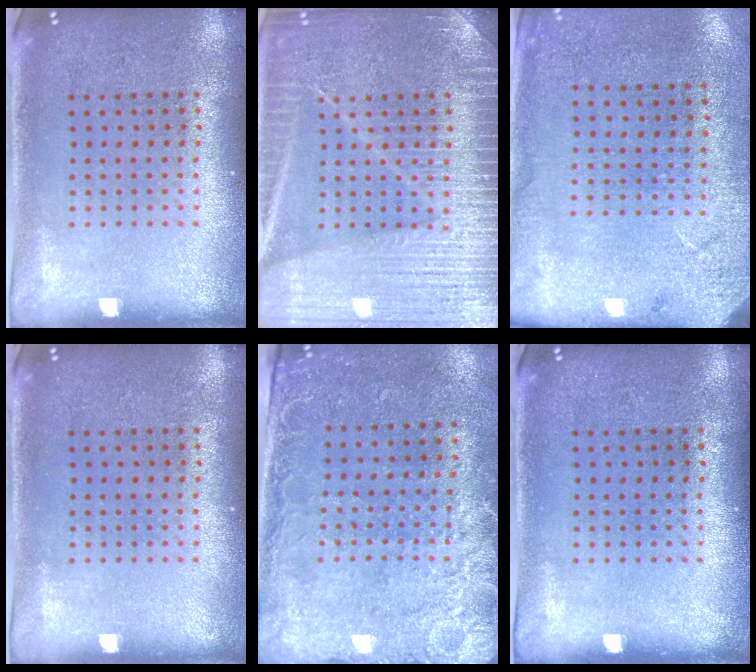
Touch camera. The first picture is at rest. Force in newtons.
{"total": 6.8, "press": 6.7, "slide": 1.0}
{"total": 2.7, "press": 2.3, "slide": 1.3}
{"total": 0.0}
{"total": 2.5, "press": 2.2, "slide": 1.3}
{"total": 0.0}